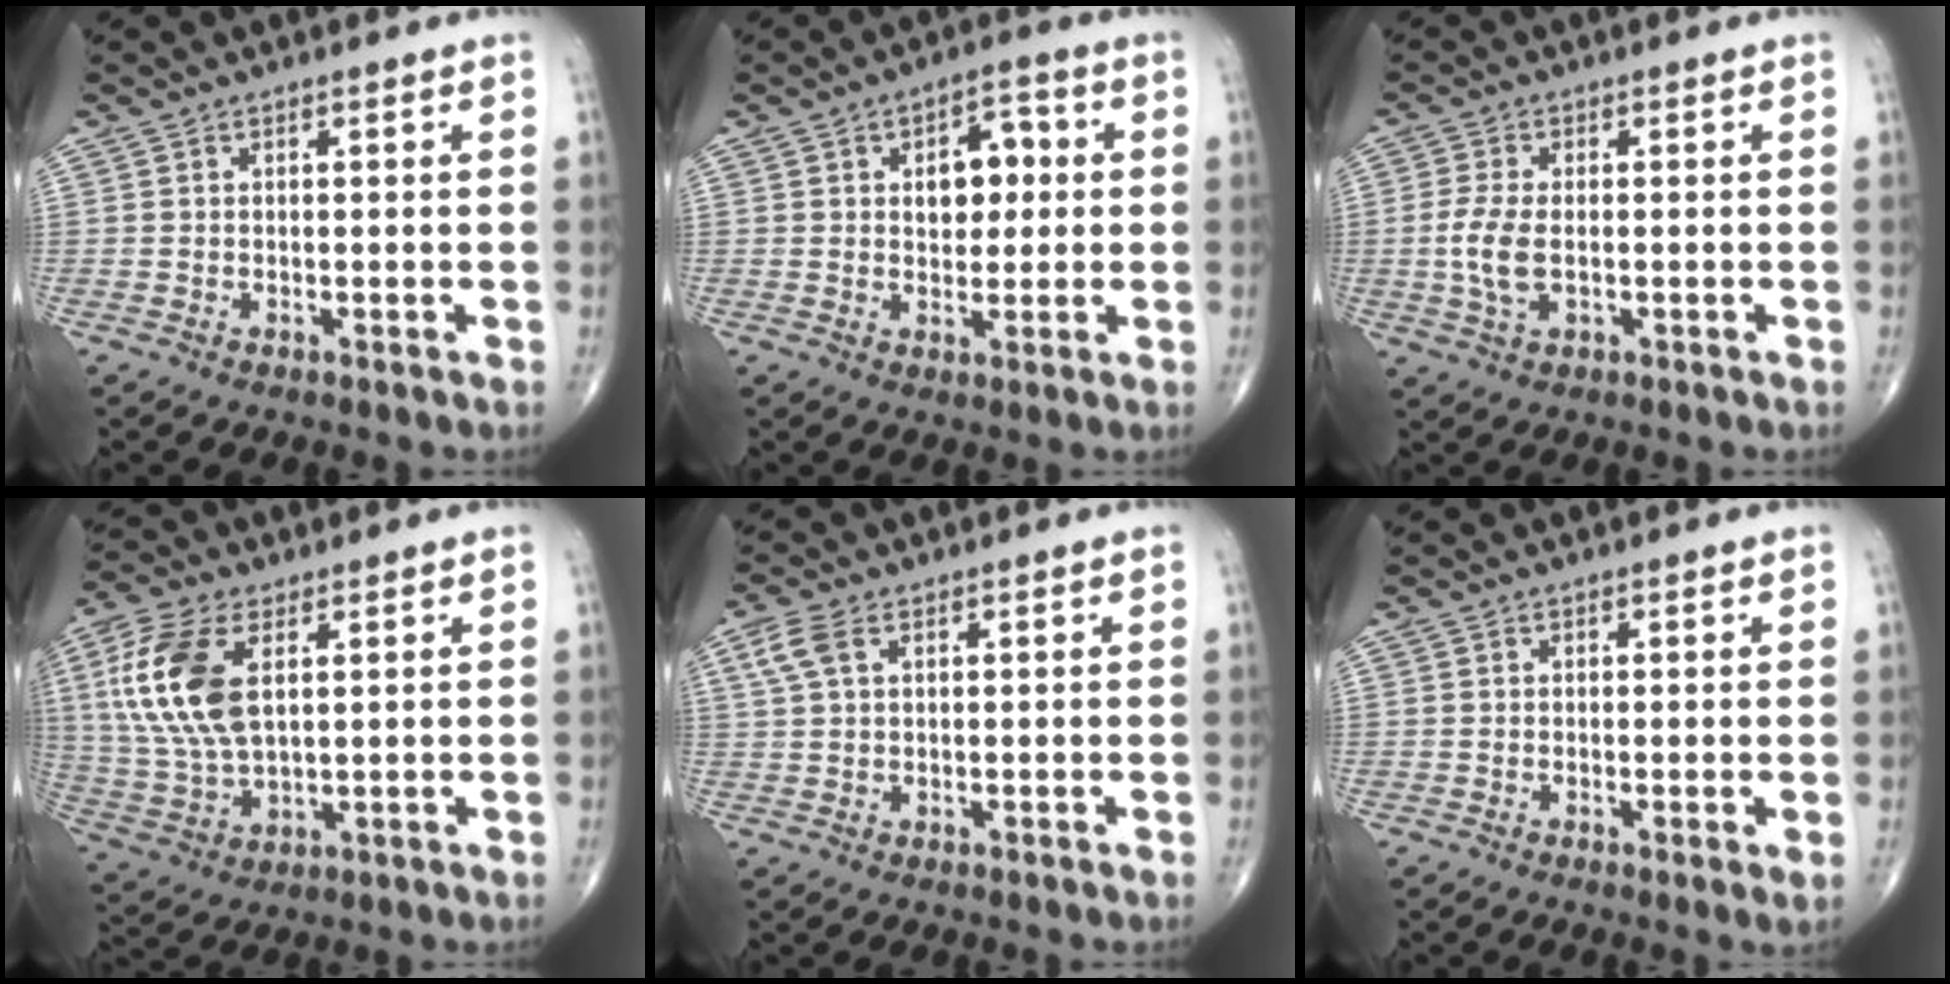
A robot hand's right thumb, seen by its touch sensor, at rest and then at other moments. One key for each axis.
{"total": 6.4, "fx": 1.4, "fy": 4.0, "fz": 4.8, "tx": -0.040, "ty": 0.003, "tz": 0.017}
{"total": 5.9, "fx": -0.6, "fy": 3.1, "fz": 5.0, "tx": -0.117, "ty": 0.000, "tz": -0.013}
{"total": 15.5, "fx": 4.1, "fy": 8.1, "fz": 12.6, "tx": -0.279, "ty": -0.006, "tz": 0.084}
{"total": 4.1, "fx": 1.6, "fy": 2.2, "fz": 3.0, "tx": -0.077, "ty": 0.013, "tz": 0.036}
{"total": 1.4, "fx": 0.1, "fy": 0.3, "fz": 1.4, "tx": -0.024, "ty": -0.007, "tz": -0.001}